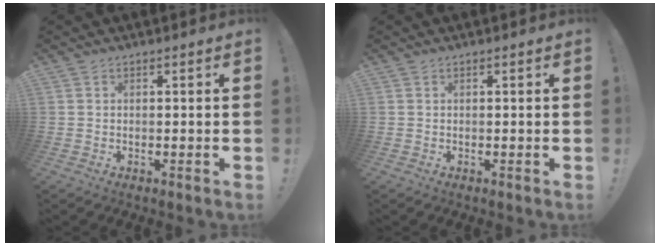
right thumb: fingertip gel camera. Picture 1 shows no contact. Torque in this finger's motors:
{"motor_torque": [-0.05, 0.05, 0.00, 0.00, 0.00]}